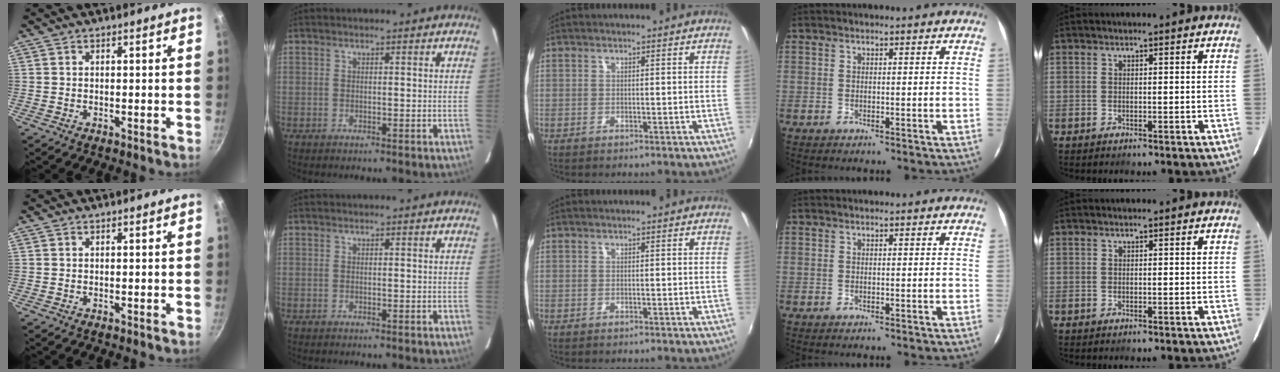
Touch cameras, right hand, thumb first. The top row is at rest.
{}